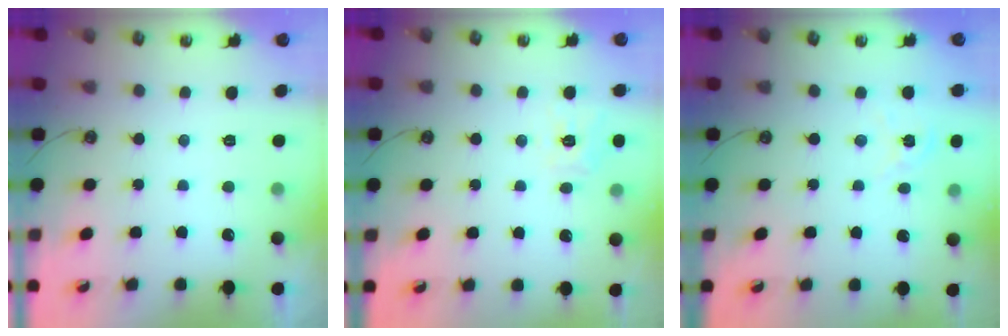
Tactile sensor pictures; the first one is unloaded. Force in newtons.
{"total": 9.0, "press": 8.9, "slide": 1.1}
{"total": 2.9, "press": 2.9, "slide": 0.3}